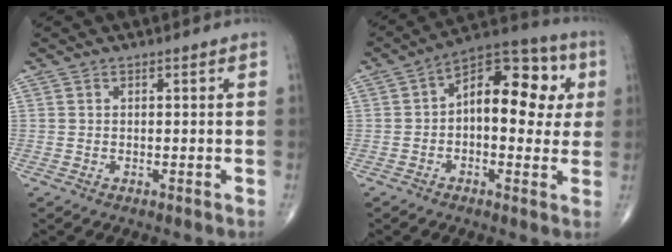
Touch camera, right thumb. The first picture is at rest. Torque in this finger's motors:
{"motor_torque": [0.07, 0.35, 0.65, 0.33, 0.23]}